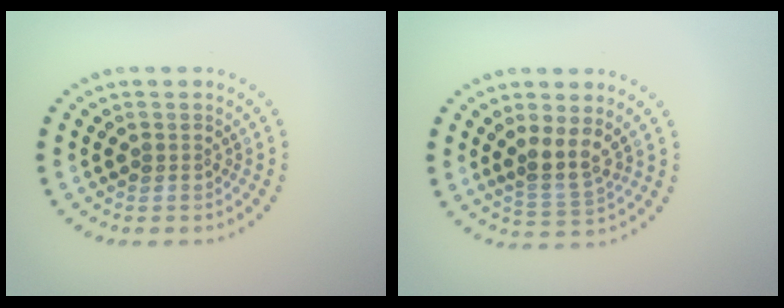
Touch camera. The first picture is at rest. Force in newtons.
{"total": 2.8, "press": 2.1, "slide": 1.9}